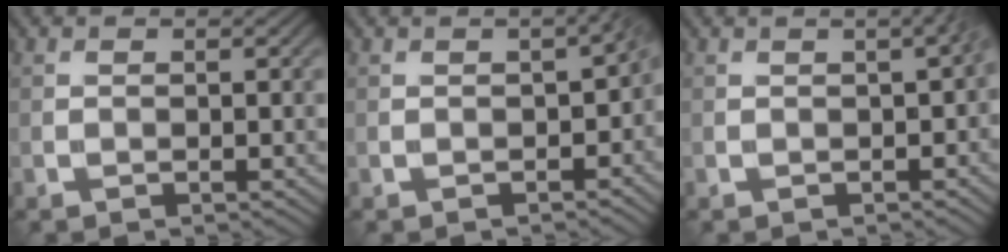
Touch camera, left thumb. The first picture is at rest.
{"total": 2.5, "force": [-0.8, 0.8, 2.3], "torque": [-0.028, -0.005, -0.003]}
{"total": 2.7, "force": [0.1, 0.8, 2.6], "torque": [-0.018, 0.007, 0.004]}